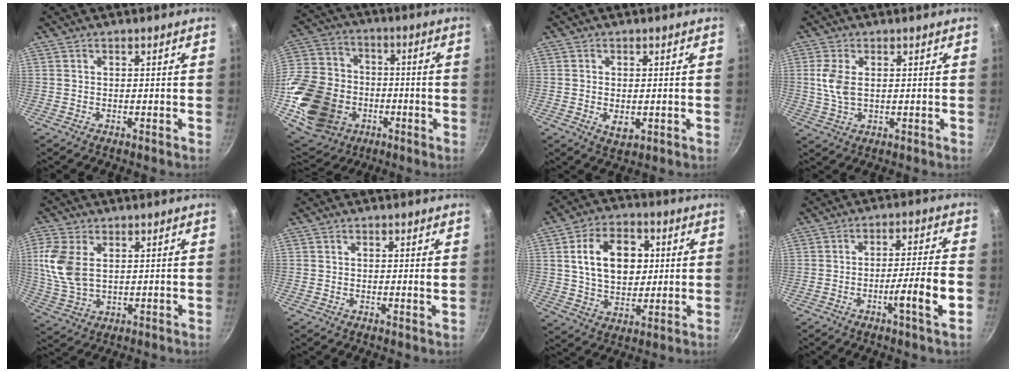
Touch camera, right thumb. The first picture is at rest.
{"total": 23.9, "force": [-5.7, 19.0, 13.4], "torque": [-0.267, 0.040, -0.084]}
{"total": 3.4, "force": [-0.4, 2.2, 2.6], "torque": [-0.043, -0.009, -0.002]}
{"total": 5.5, "force": [0.8, 3.1, 4.4], "torque": [-0.096, 0.000, 0.015]}
{"total": 9.9, "force": [2.0, 6.1, 7.5], "torque": [-0.161, -0.005, 0.046]}
{"total": 0.8, "force": [0.2, 0.1, 0.7], "torque": [-0.013, -0.002, 0.000]}
{"total": 14.5, "force": [2.7, 10.2, 10.0], "torque": [-0.133, 0.004, 0.042]}
{"total": 9.0, "force": [-3.2, 0.4, 8.4], "torque": [-0.132, 0.025, -0.051]}